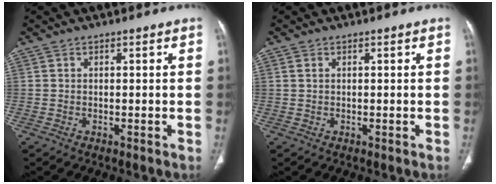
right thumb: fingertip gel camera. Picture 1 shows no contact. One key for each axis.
{"total": 0.5, "fx": 0.1, "fy": 0.4, "fz": 0.3, "tx": -0.007, "ty": 0.000, "tz": 0.003}